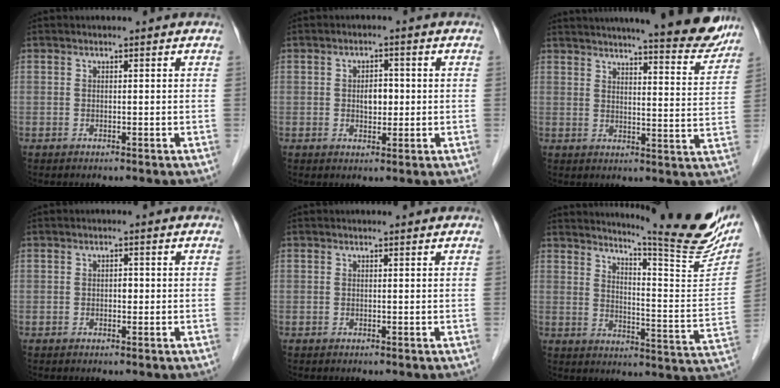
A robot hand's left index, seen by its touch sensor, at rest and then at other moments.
{"total": 2.9, "force": [-0.2, 1.8, 2.3], "torque": [-0.037, 0.003, 0.001]}
{"total": 16.7, "force": [14.9, 1.4, 7.5], "torque": [-0.094, -0.031, 0.182]}
{"total": 1.0, "force": [-0.2, 0.6, 0.7], "torque": [-0.008, 0.000, -0.004]}
{"total": 0.6, "force": [0.6, 0.0, 0.1], "torque": [-0.009, 0.001, 0.006]}
{"total": 20.0, "force": [17.2, 0.1, 10.1], "torque": [-0.143, -0.091, 0.214]}